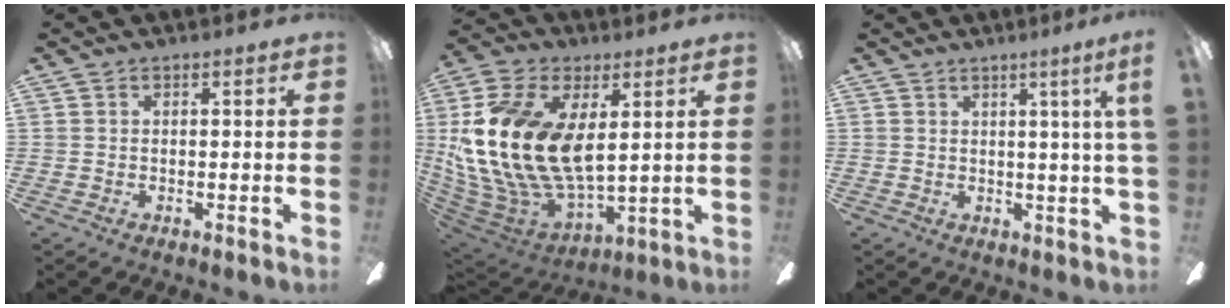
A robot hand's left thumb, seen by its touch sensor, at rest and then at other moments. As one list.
[{"total": 22.7, "force": [4.8, 12.8, 18.1], "torque": [-0.415, -0.027, 0.091]}, {"total": 4.2, "force": [1.7, -0.5, 3.8], "torque": [-0.057, -0.012, 0.023]}]